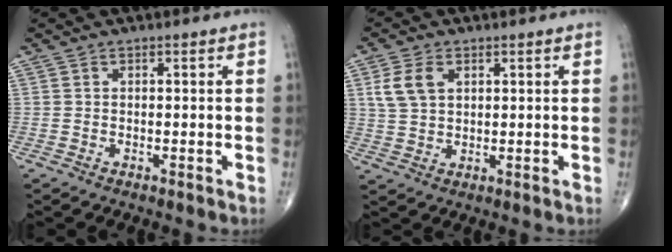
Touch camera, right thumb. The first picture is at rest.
{"total": 6.2, "force": [2.2, 4.0, 4.1], "torque": [-0.081, 0.000, 0.048]}